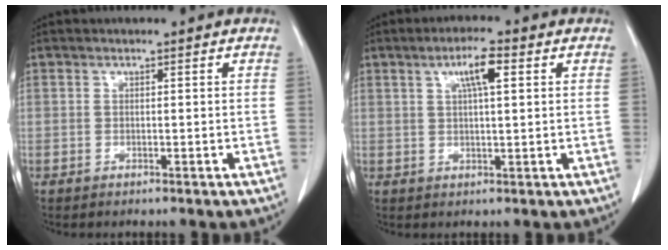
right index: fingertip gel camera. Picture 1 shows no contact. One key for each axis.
{"total": 4.9, "fx": 1.9, "fy": 0.6, "fz": 4.5, "tx": -0.082, "ty": 0.006, "tz": 0.033}